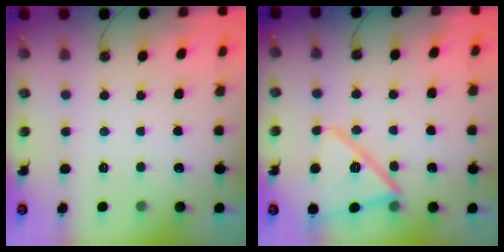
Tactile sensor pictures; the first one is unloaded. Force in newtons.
{"total": 15.9, "press": 15.8, "slide": 1.5}